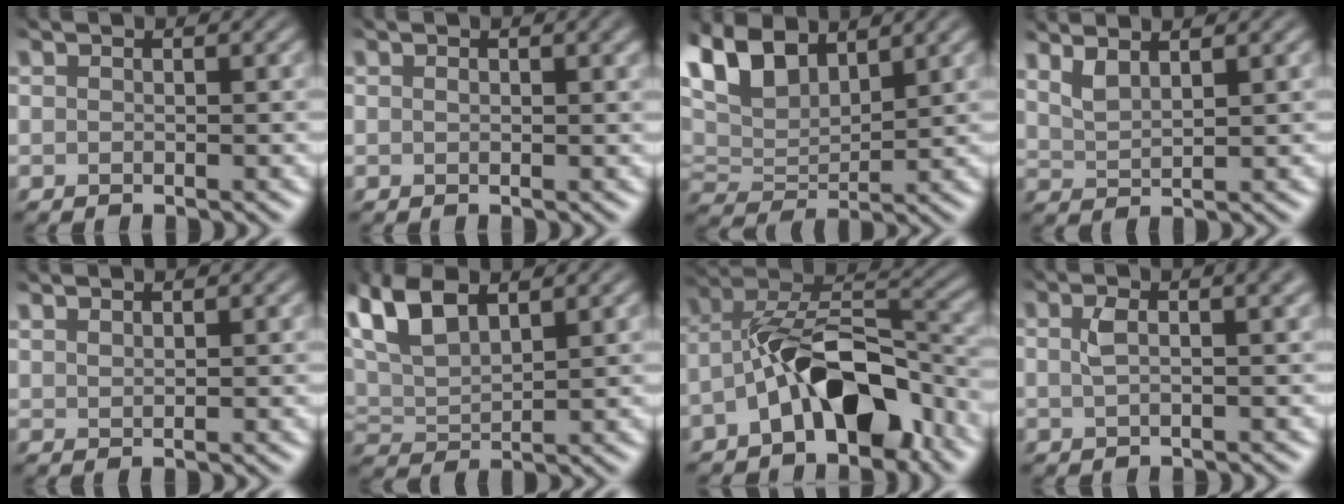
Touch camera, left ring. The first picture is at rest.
{"total": 1.3, "force": [0.4, 0.6, 1.1], "torque": [-0.016, 0.004, 0.006]}
{"total": 6.7, "force": [4.0, 3.2, 4.4], "torque": [-0.119, 0.010, 0.076]}
{"total": 2.1, "force": [1.9, -0.2, 1.0], "torque": [-0.028, 0.003, 0.045]}
{"total": 1.4, "force": [1.3, -0.2, 0.3], "torque": [-0.011, 0.006, 0.030]}
{"total": 6.6, "force": [4.2, 2.6, 4.4], "torque": [-0.114, 0.019, 0.081]}
{"total": 8.5, "force": [-4.3, 4.4, 6.0], "torque": [-0.081, 0.017, -0.081]}
{"total": 3.3, "force": [0.7, 0.8, 3.1], "torque": [-0.048, 0.011, 0.007]}